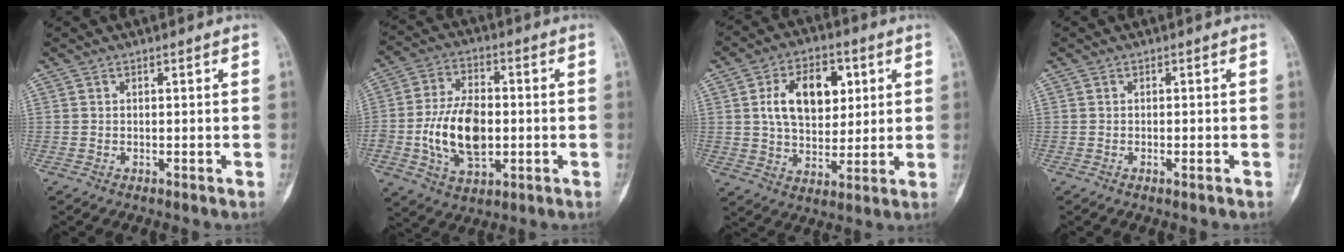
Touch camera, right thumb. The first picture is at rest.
{"total": 13.8, "force": [-1.8, 8.2, 11.0], "torque": [-0.191, 0.011, -0.027]}
{"total": 13.9, "force": [3.7, 8.9, 10.0], "torque": [-0.130, -0.004, 0.063]}
{"total": 1.1, "force": [-0.6, 0.3, 0.9], "torque": [-0.018, 0.002, -0.006]}